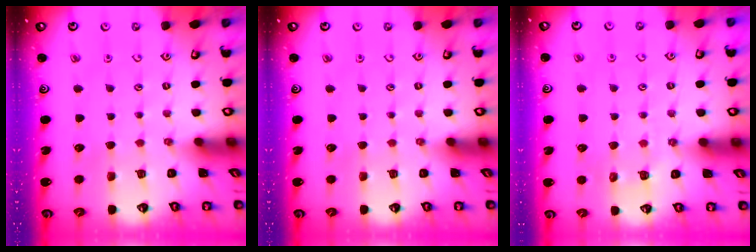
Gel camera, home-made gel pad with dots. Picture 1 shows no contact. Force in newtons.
{"total": 0.0}
{"total": 4.2, "press": 4.1, "slide": 0.9}